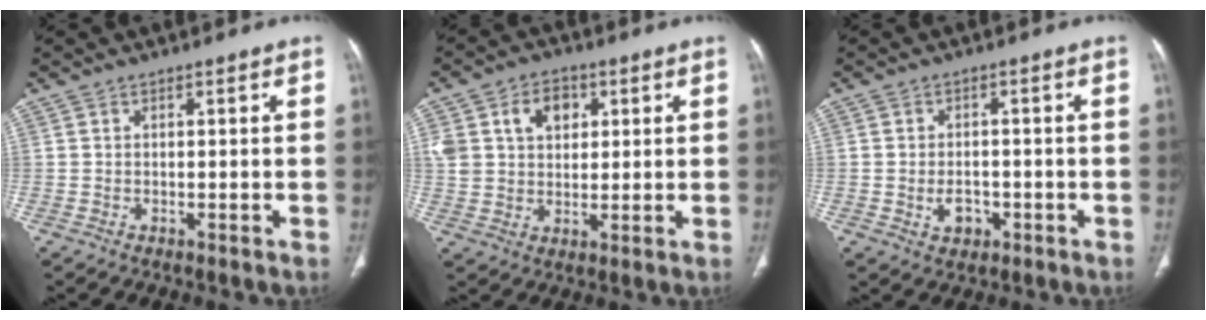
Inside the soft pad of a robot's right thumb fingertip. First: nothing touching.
{"total": 10.0, "force": [3.5, 7.4, 5.8], "torque": [-0.075, -0.003, 0.066]}
{"total": 3.8, "force": [-1.1, 2.8, 2.3], "torque": [-0.029, 0.007, -0.012]}